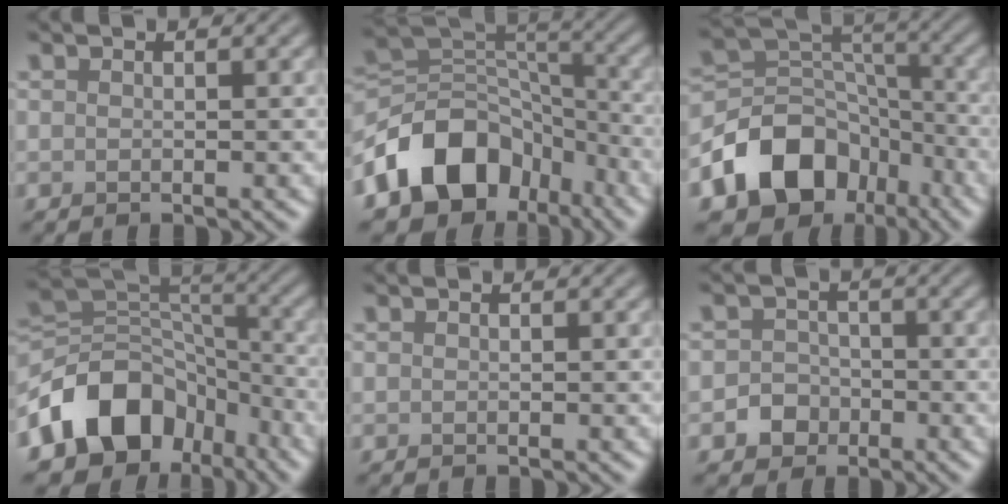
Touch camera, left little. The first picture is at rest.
{"total": 10.5, "force": [-5.7, 7.3, 4.8], "torque": [-0.071, 0.008, -0.114]}
{"total": 10.5, "force": [-5.4, 7.7, 4.7], "torque": [-0.080, 0.003, -0.103]}
{"total": 10.1, "force": [-5.5, 7.2, 4.6], "torque": [-0.065, 0.006, -0.110]}
{"total": 0.0}
{"total": 2.4, "force": [-1.1, 2.1, 0.6], "torque": [0.001, 0.005, -0.022]}